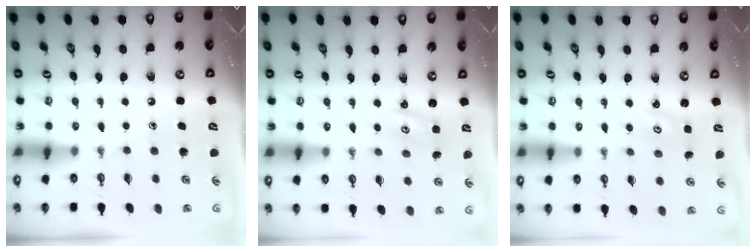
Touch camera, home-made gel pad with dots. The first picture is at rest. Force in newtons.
{"total": 1.6, "press": 1.6, "slide": 0.2}
{"total": 1.2, "press": 1.2, "slide": 0.2}